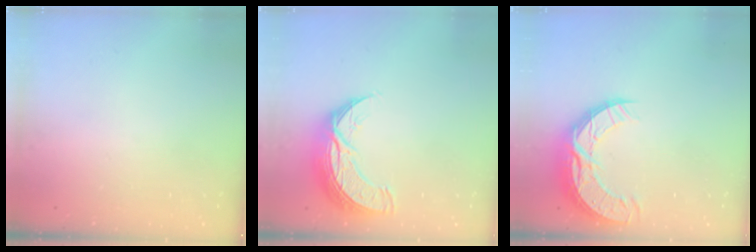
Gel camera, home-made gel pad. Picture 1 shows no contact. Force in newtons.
{"total": 10.6, "press": 10.6, "slide": 0.8}
{"total": 15.1, "press": 15.1, "slide": 1.1}